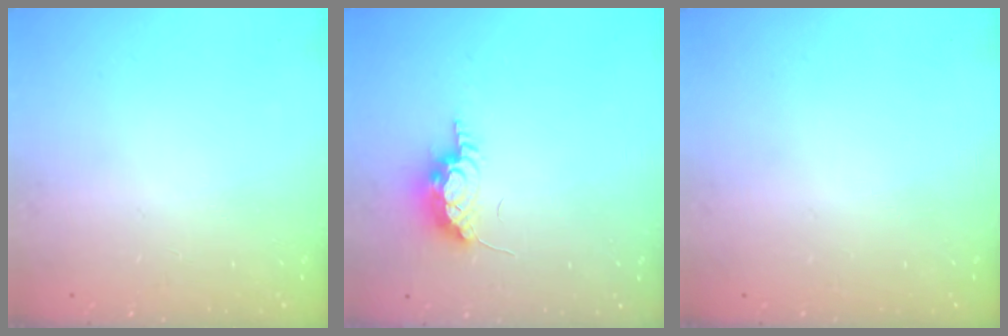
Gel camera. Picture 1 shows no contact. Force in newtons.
{"total": 7.6, "press": 7.4, "slide": 1.6}
{"total": 0.0}